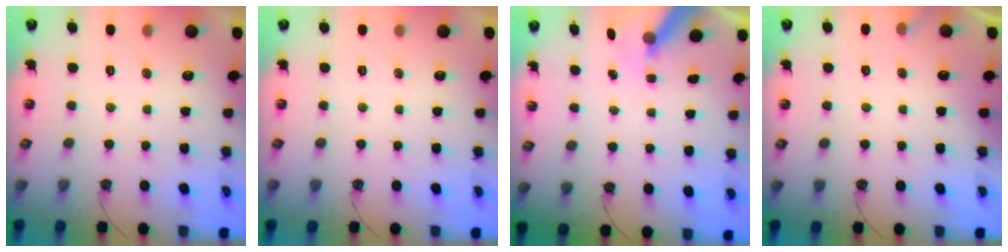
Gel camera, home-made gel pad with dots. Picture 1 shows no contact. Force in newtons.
{"total": 0.0}
{"total": 6.7, "press": 6.7, "slide": 0.7}
{"total": 4.0, "press": 4.0, "slide": 0.3}